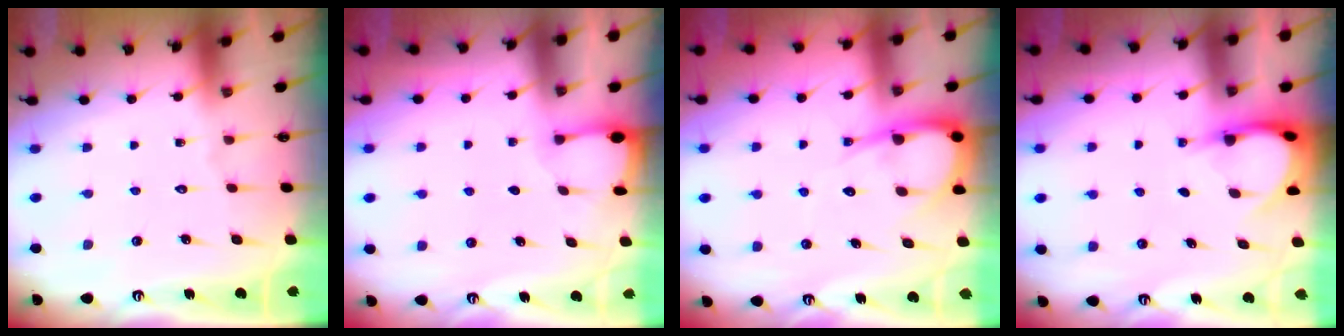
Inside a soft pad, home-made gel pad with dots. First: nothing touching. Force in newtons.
{"total": 1.6, "press": 1.5, "slide": 0.3}
{"total": 8.0, "press": 8.0, "slide": 0.8}
{"total": 3.8, "press": 3.8, "slide": 0.4}